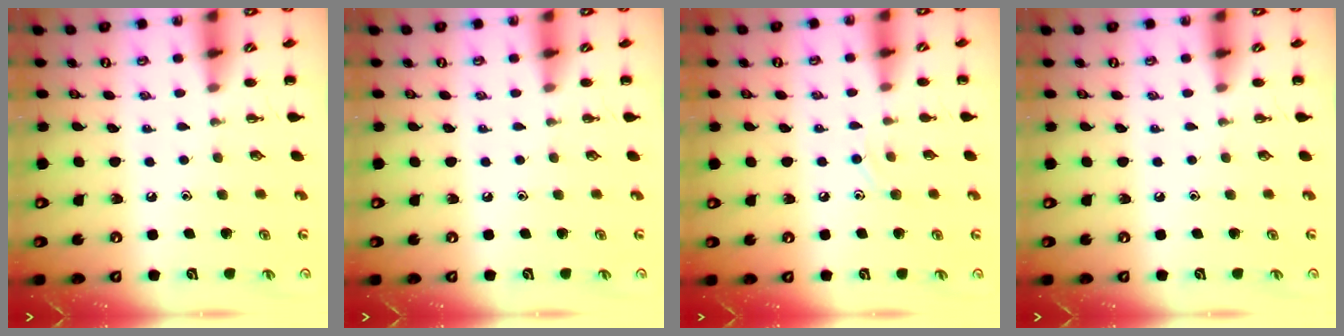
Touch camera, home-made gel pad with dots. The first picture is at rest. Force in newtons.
{"total": 0.0}
{"total": 6.7, "press": 6.3, "slide": 2.1}
{"total": 0.0}